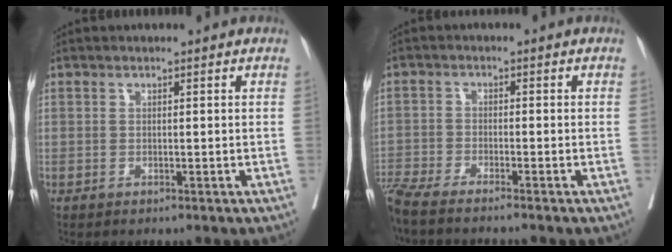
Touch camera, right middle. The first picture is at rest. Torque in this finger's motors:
{"motor_torque": [0.38, -0.95, 0.03, 0.03]}